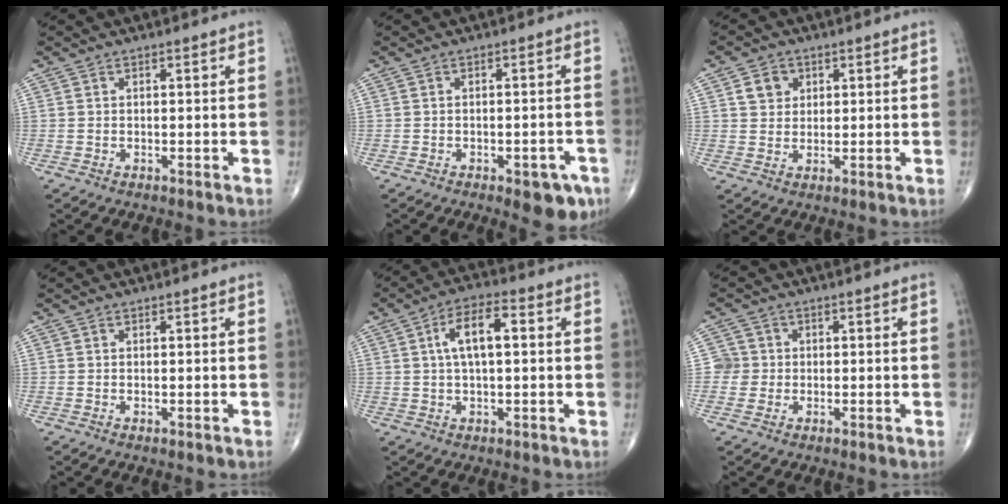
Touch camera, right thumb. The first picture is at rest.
{"total": 6.6, "force": [-3.5, 3.0, 4.7], "torque": [-0.039, 0.016, -0.038]}
{"total": 4.3, "force": [1.7, 3.7, 1.6], "torque": [-0.008, -0.006, 0.028]}
{"total": 0.0}
{"total": 8.1, "force": [1.5, 3.3, 7.3], "torque": [-0.127, 0.015, 0.021]}
{"total": 3.3, "force": [-0.1, 3.3, 0.0], "torque": [0.028, 0.009, -0.006]}